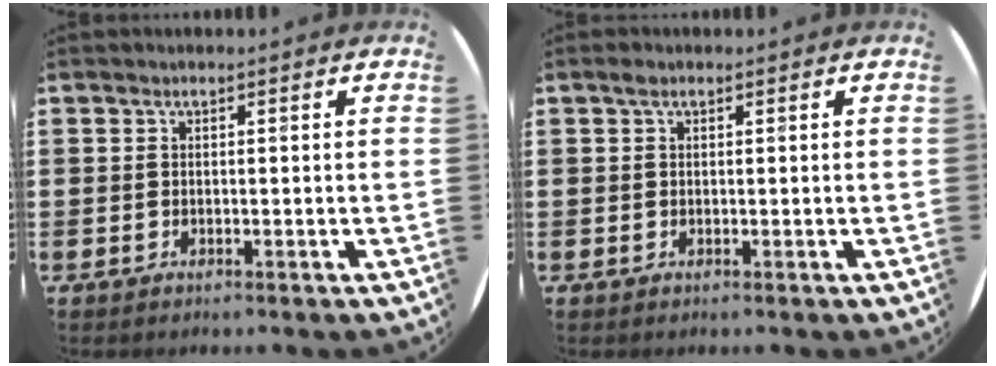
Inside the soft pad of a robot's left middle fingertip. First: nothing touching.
{"total": 0.8, "force": [0.5, 0.5, 0.4], "torque": [0.000, 0.000, 0.008]}